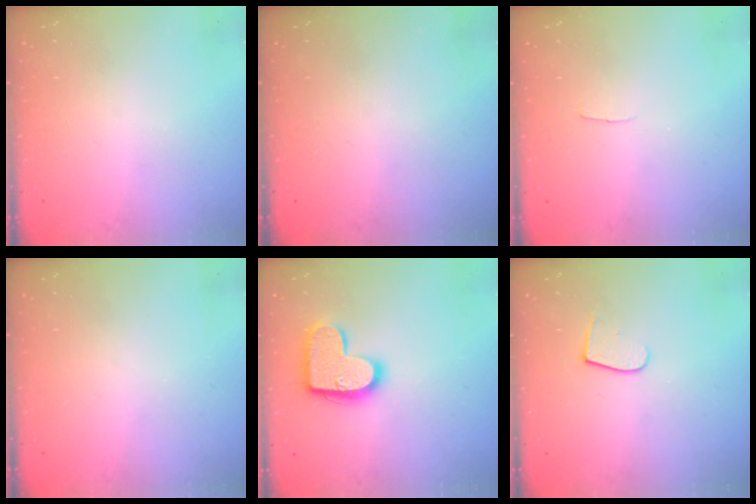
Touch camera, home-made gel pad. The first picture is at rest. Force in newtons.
{"total": 0.0}
{"total": 2.0, "press": 2.0, "slide": 0.2}
{"total": 0.0}
{"total": 14.4, "press": 14.4, "slide": 0.7}
{"total": 6.7, "press": 6.7, "slide": 0.6}